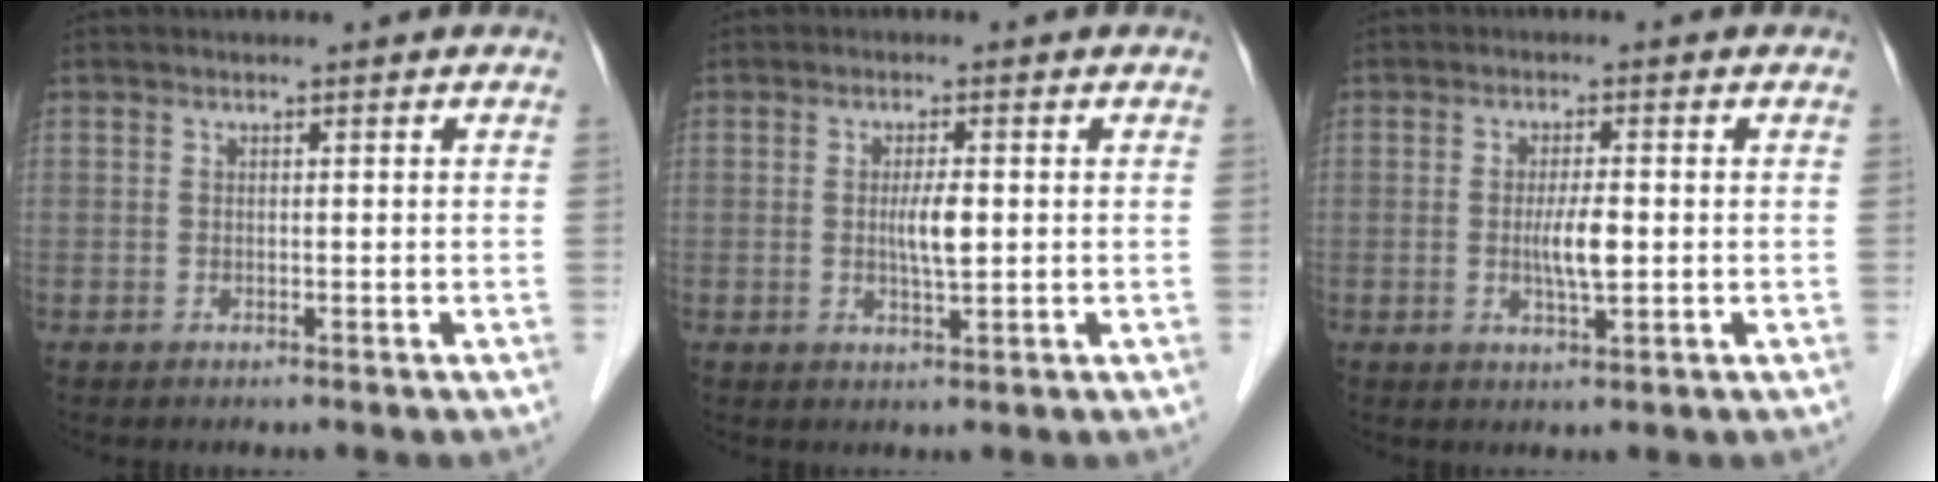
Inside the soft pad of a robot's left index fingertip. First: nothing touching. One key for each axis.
{"total": 3.4, "fx": 0.0, "fy": 0.6, "fz": 3.3, "tx": -0.062, "ty": -0.003, "tz": 0.002}
{"total": 4.0, "fx": -0.4, "fy": 0.7, "fz": 3.9, "tx": -0.078, "ty": -0.004, "tz": -0.006}